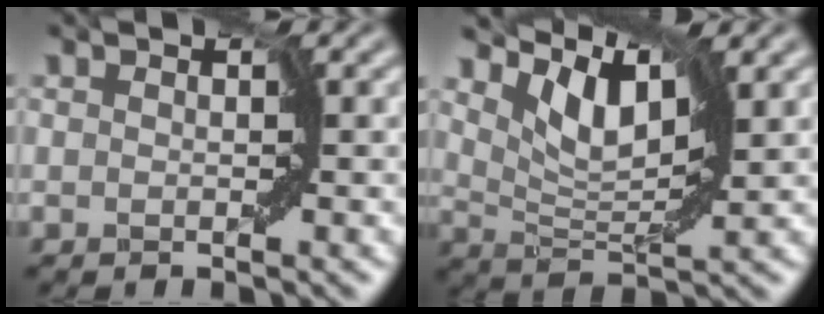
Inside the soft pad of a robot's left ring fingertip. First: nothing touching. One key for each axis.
{"total": 5.0, "fx": 3.3, "fy": 1.7, "fz": 3.3, "tx": -0.071, "ty": -0.003, "tz": 0.059}